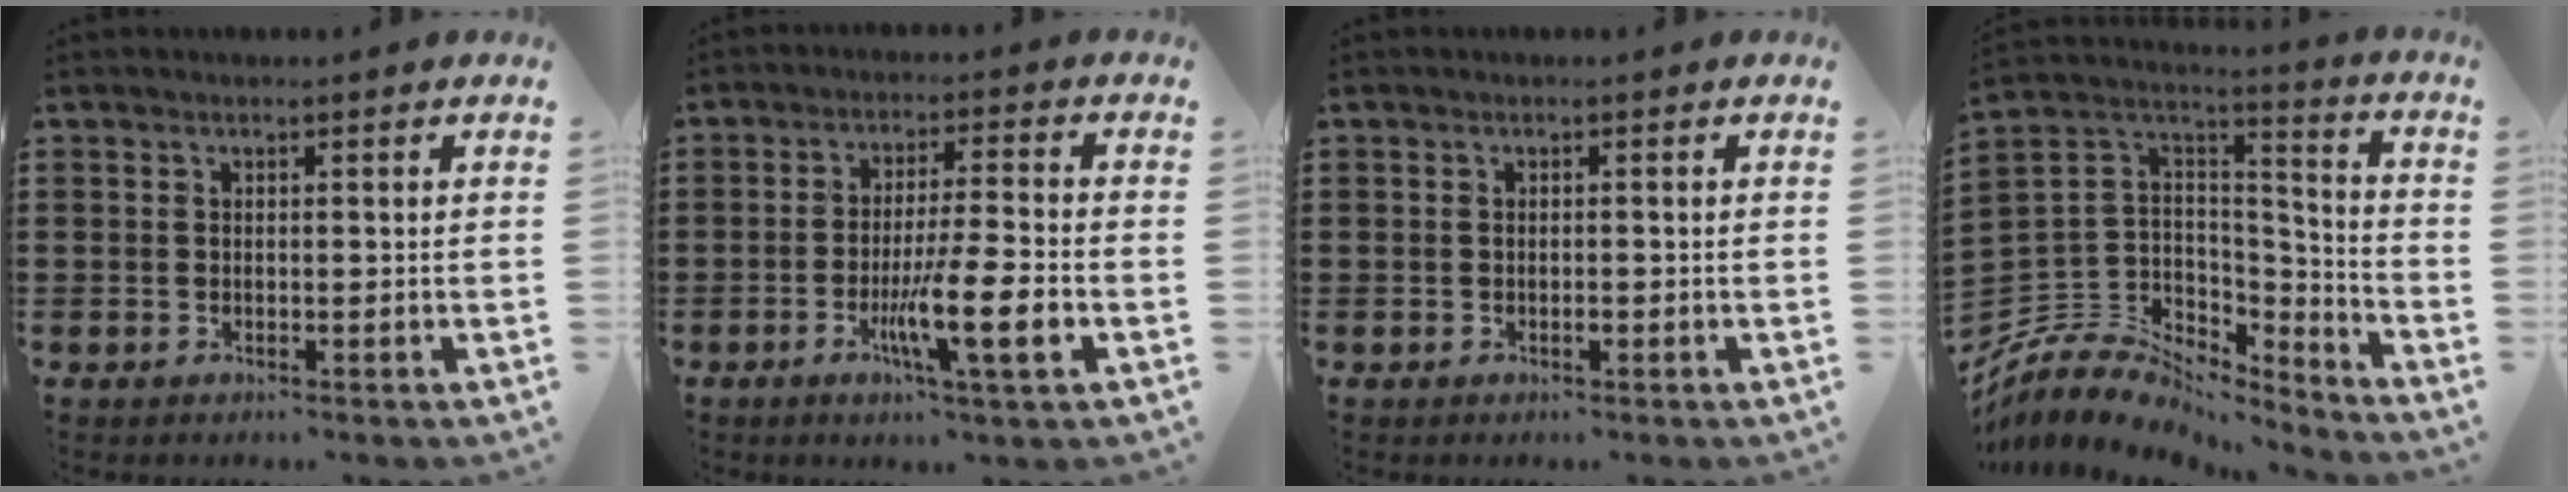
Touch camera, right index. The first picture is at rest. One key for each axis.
{"total": 9.8, "fx": -3.3, "fy": 0.9, "fz": 9.2, "tx": -0.161, "ty": -0.011, "tz": -0.057}
{"total": 0.8, "fx": -0.3, "fy": 0.2, "fz": 0.8, "tx": -0.014, "ty": -0.005, "tz": -0.004}
{"total": 7.4, "fx": -5.2, "fy": 5.0, "fz": 1.6, "tx": -0.059, "ty": -0.002, "tz": -0.101}